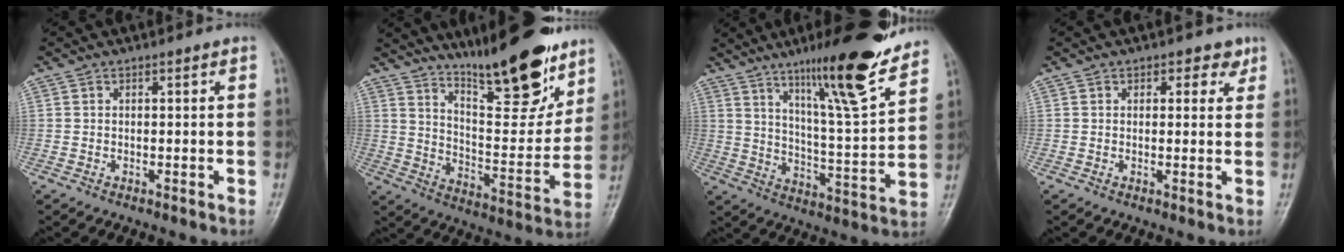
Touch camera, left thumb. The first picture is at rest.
{"total": 19.8, "force": [14.8, 5.0, 12.2], "torque": [-0.139, -0.099, 0.239]}
{"total": 18.6, "force": [13.1, 2.1, 13.0], "torque": [-0.180, -0.076, 0.209]}
{"total": 3.0, "force": [1.6, 2.1, 1.4], "torque": [0.008, -0.006, 0.016]}